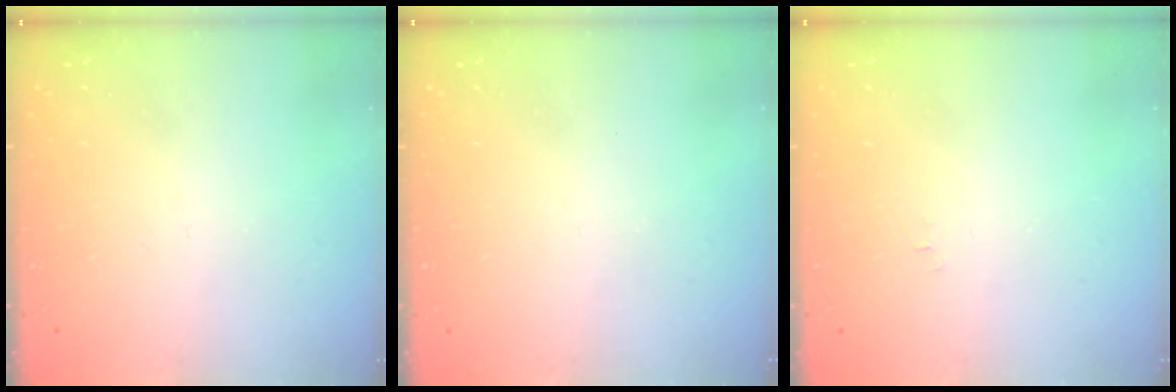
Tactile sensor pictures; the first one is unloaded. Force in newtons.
{"total": 0.0}
{"total": 3.1, "press": 3.1, "slide": 0.5}